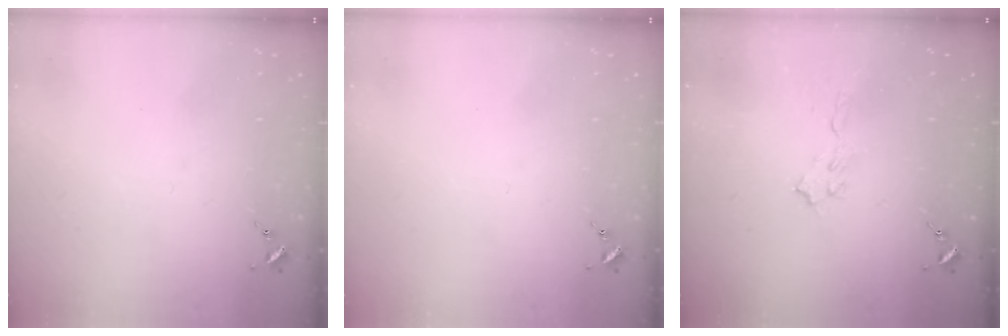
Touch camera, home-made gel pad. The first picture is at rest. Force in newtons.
{"total": 0.0}
{"total": 5.8, "press": 5.7, "slide": 0.6}